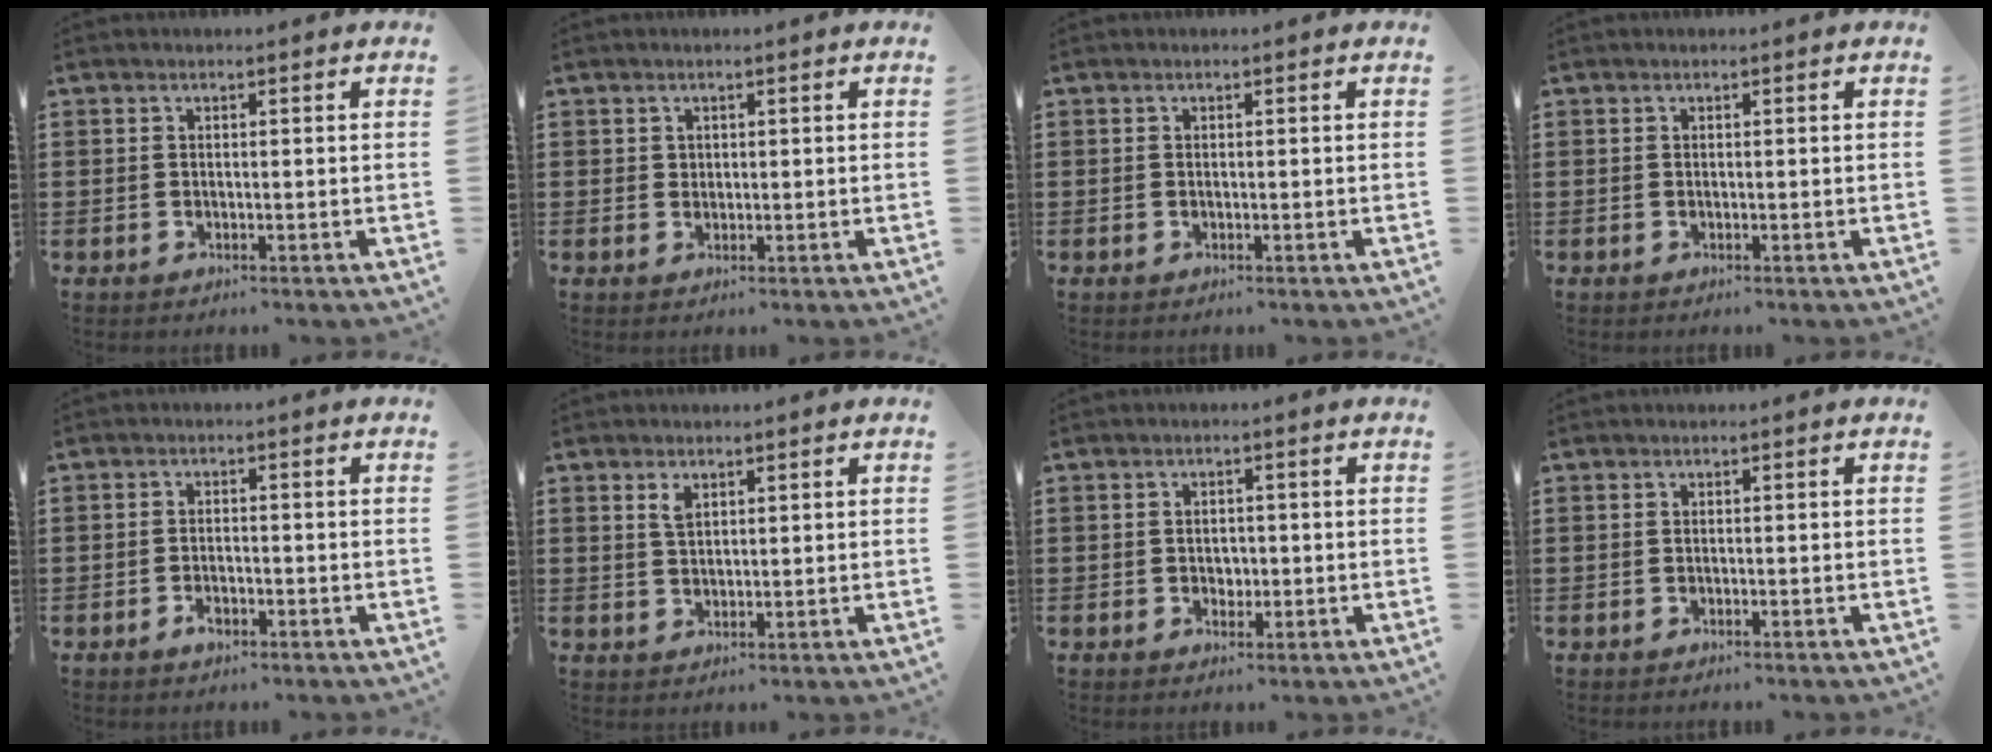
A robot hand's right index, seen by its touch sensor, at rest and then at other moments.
{"total": 1.0, "force": [0.6, 0.8, 0.1], "torque": [-0.003, 0.002, 0.013]}
{"total": 0.0}
{"total": 0.0}
{"total": 2.0, "force": [-1.1, 0.9, 1.4], "torque": [-0.028, -0.001, -0.021]}
{"total": 2.1, "force": [1.4, 0.9, 1.3], "torque": [-0.029, 0.003, 0.025]}
{"total": 1.7, "force": [-0.2, 1.4, 0.9], "torque": [-0.022, 0.005, -0.006]}
{"total": 0.0}